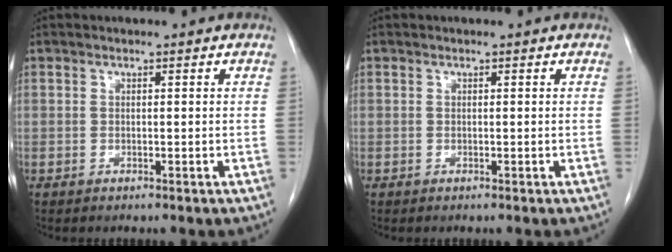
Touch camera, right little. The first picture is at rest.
{"total": 0.0}